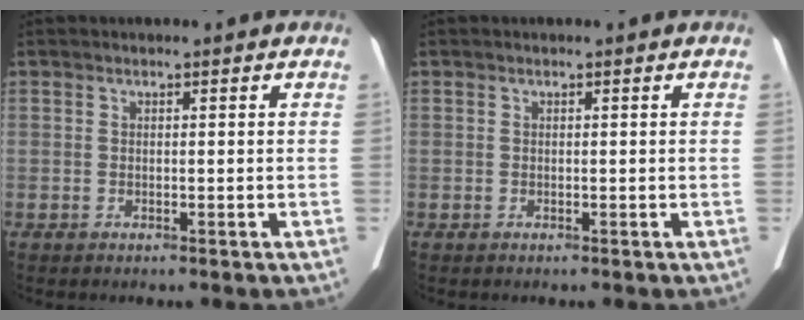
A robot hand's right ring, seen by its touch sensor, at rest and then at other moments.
{"total": 0.0}